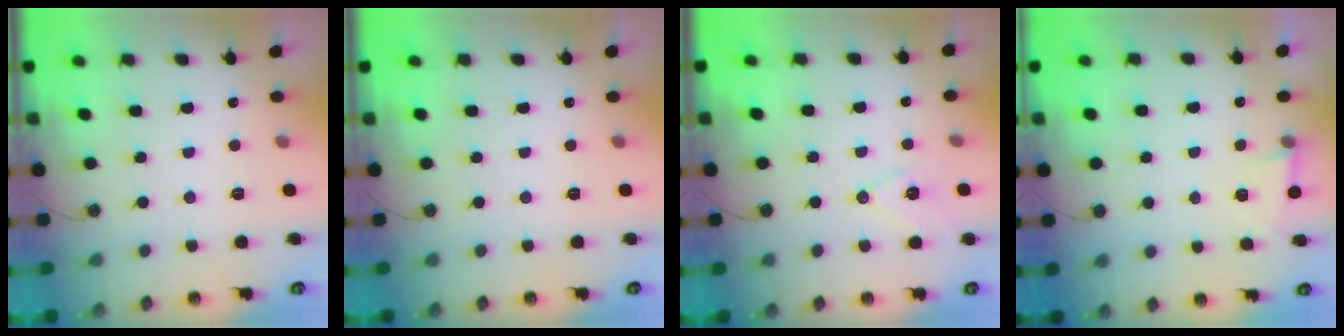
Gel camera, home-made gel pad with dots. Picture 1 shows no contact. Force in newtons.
{"total": 0.0}
{"total": 9.3, "press": 8.6, "slide": 3.6}
{"total": 2.7, "press": 2.6, "slide": 1.0}